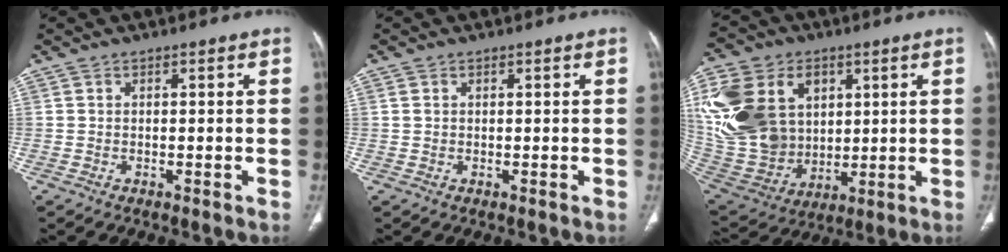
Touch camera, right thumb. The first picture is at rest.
{"total": 0.7, "force": [0.4, 0.5, 0.4], "torque": [-0.008, 0.005, 0.010]}
{"total": 26.9, "force": [7.0, 20.0, 16.5], "torque": [-0.354, 0.015, 0.156]}